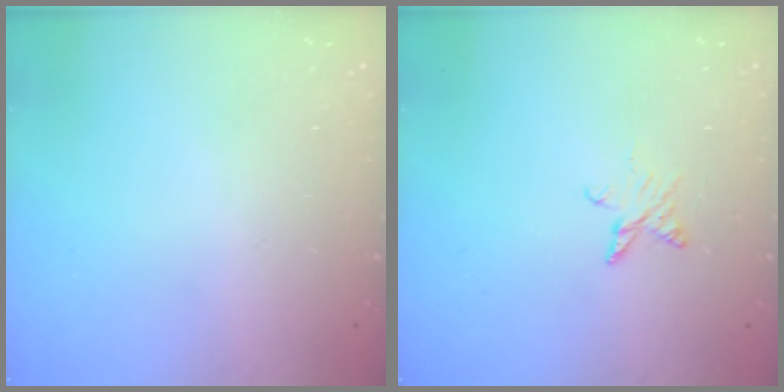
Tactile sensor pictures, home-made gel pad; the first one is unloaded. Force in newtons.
{"total": 3.1, "press": 3.1, "slide": 0.4}